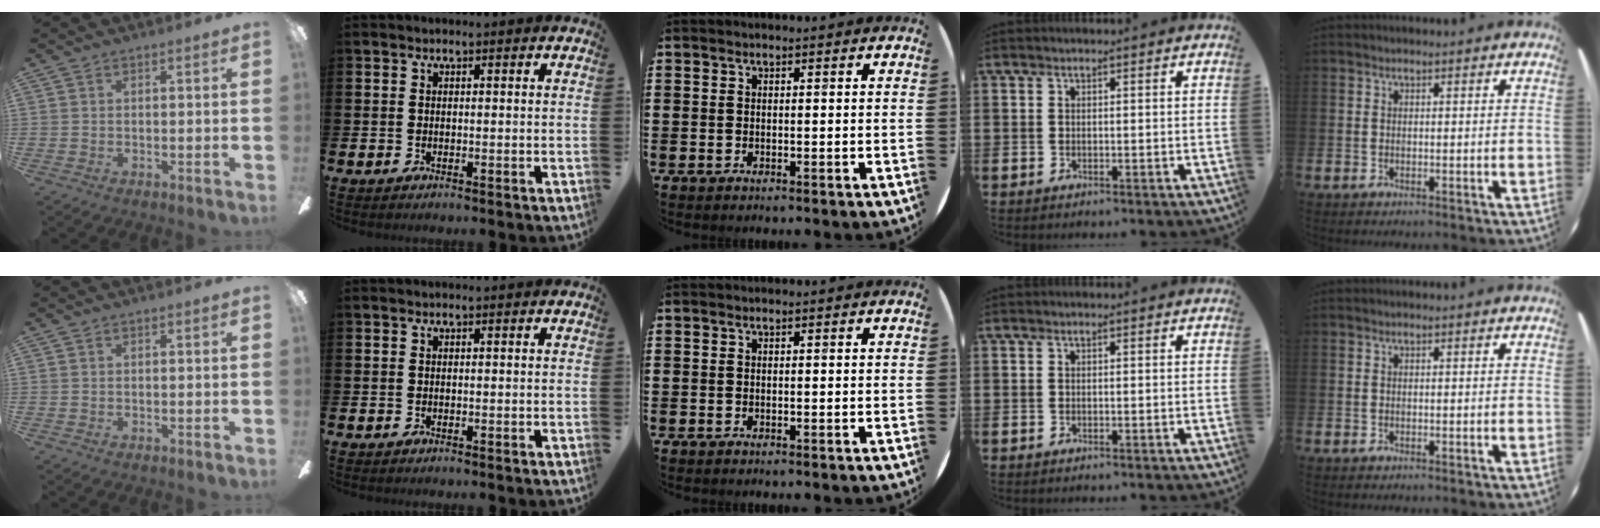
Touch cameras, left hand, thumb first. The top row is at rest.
{}